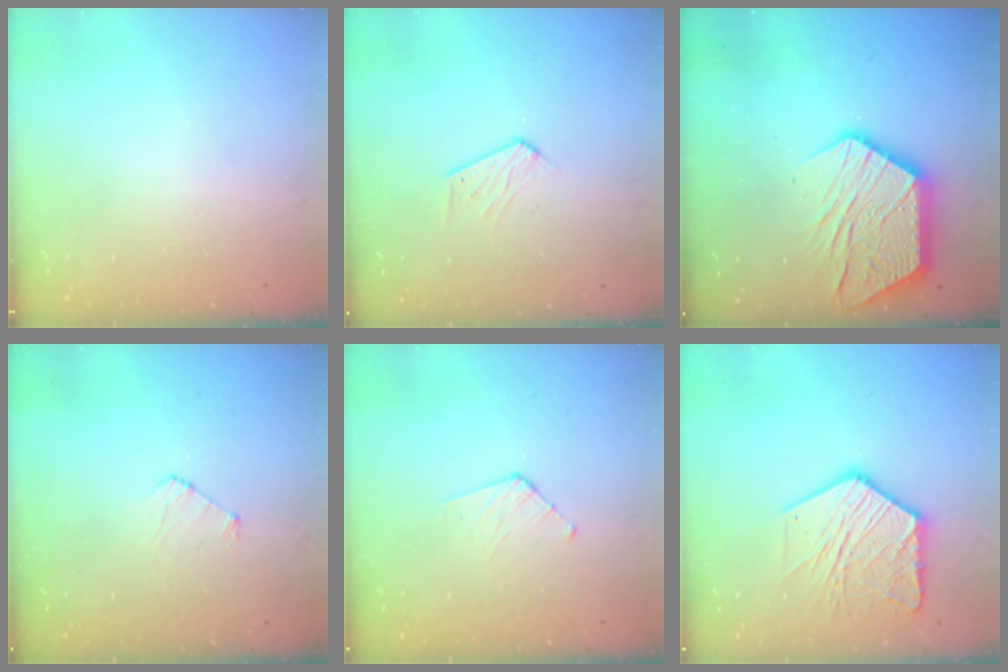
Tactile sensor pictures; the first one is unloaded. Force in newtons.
{"total": 5.2, "press": 5.2, "slide": 0.5}
{"total": 19.2, "press": 19.1, "slide": 1.5}
{"total": 4.3, "press": 4.3, "slide": 0.4}
{"total": 3.5, "press": 3.5, "slide": 0.3}
{"total": 16.1, "press": 16.0, "slide": 1.3}